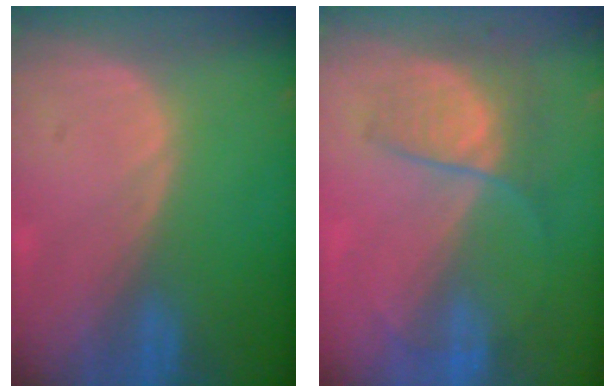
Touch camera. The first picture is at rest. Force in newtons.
{"total": 6.9, "press": 5.9, "slide": 3.5}